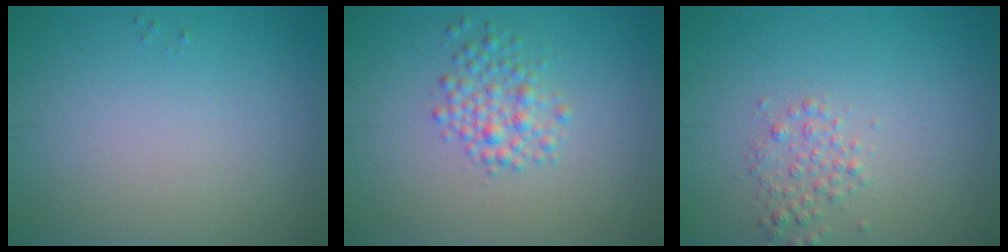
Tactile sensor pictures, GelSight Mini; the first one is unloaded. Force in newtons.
{"total": 2.6, "press": 2.6, "slide": 0.0}
{"total": 1.8, "press": 1.8, "slide": 0.0}